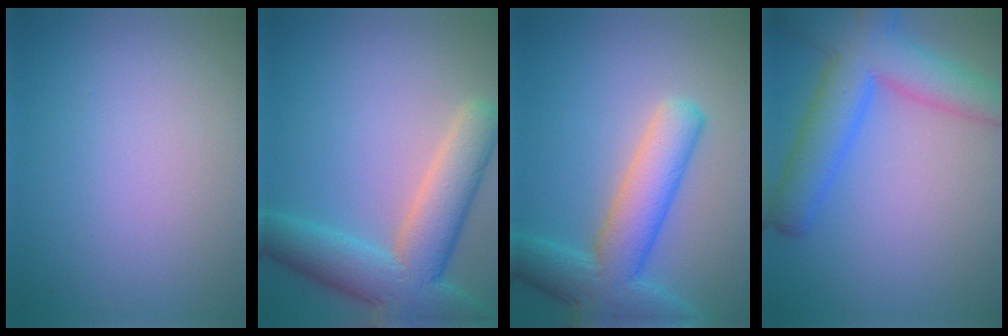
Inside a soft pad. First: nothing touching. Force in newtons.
{"total": 8.5, "press": 8.4, "slide": 0.6}
{"total": 7.3, "press": 7.2, "slide": 0.5}
{"total": 7.7, "press": 7.7, "slide": 0.3}